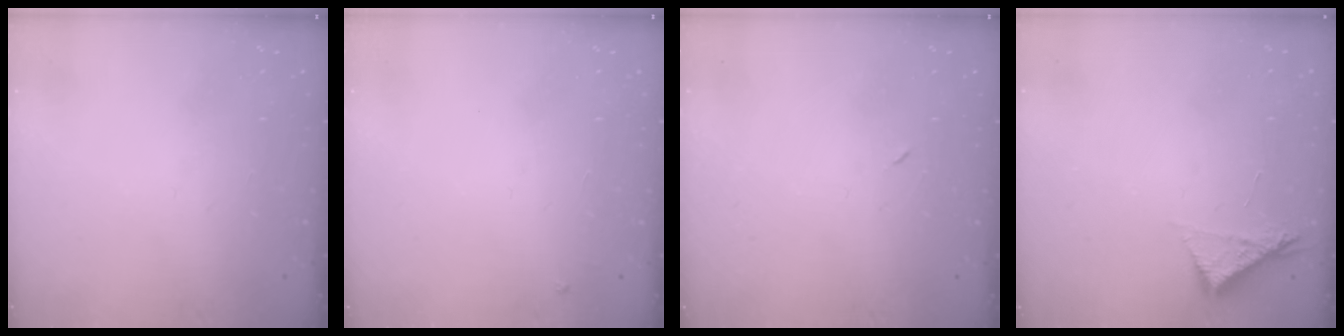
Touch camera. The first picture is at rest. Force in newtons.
{"total": 3.0, "press": 3.0, "slide": 0.5}
{"total": 3.3, "press": 3.2, "slide": 0.7}
{"total": 5.0, "press": 5.0, "slide": 0.8}